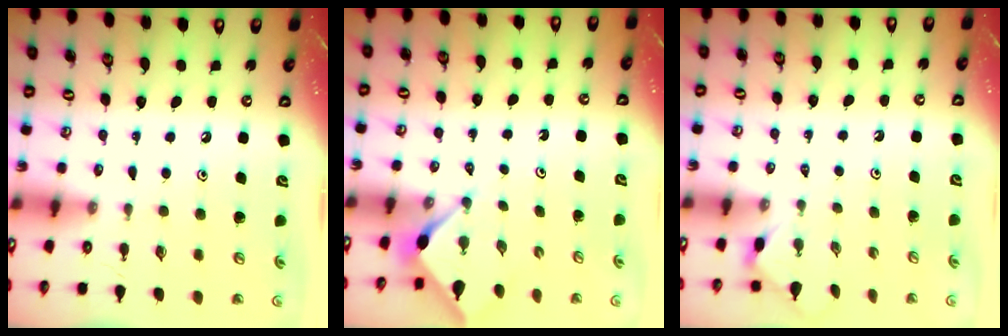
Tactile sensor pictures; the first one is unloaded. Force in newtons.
{"total": 3.0, "press": 3.0, "slide": 0.4}
{"total": 1.6, "press": 1.5, "slide": 0.4}